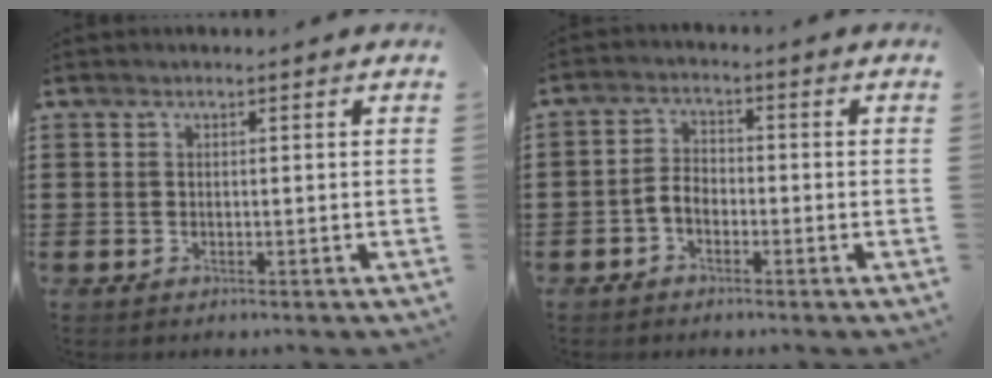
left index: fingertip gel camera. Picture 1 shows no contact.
{"total": 2.8, "force": [-1.6, 1.6, 1.7], "torque": [-0.047, 0.005, -0.037]}